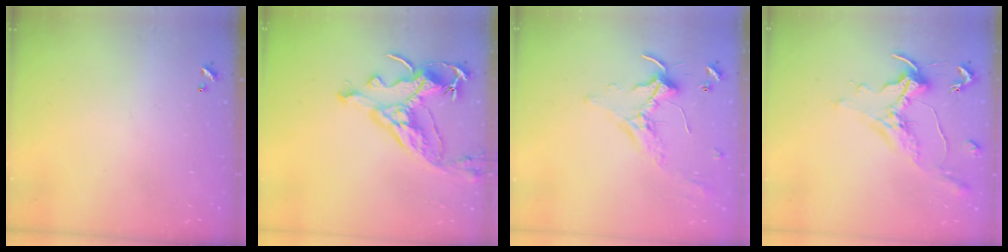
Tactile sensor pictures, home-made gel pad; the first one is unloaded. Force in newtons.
{"total": 9.1, "press": 9.0, "slide": 1.6}
{"total": 1.7, "press": 1.7, "slide": 0.1}
{"total": 1.3, "press": 1.1, "slide": 0.6}